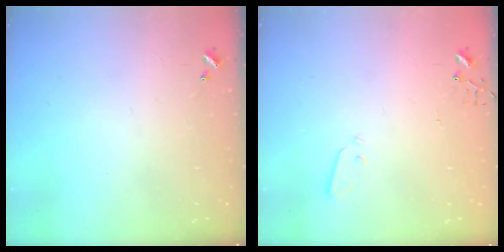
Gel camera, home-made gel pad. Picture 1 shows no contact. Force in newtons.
{"total": 2.1, "press": 2.0, "slide": 0.4}